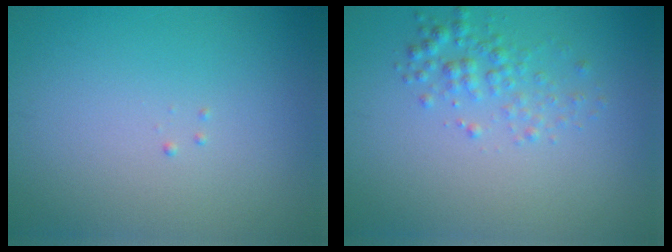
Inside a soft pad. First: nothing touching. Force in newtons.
{"total": 2.0, "press": 2.0, "slide": 0.1}